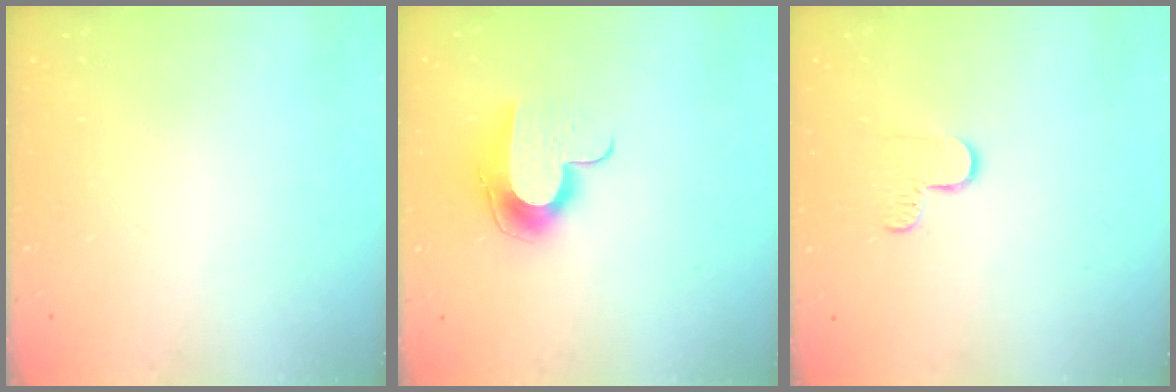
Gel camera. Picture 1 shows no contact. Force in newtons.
{"total": 10.2, "press": 10.2, "slide": 0.2}
{"total": 5.1, "press": 5.0, "slide": 0.5}